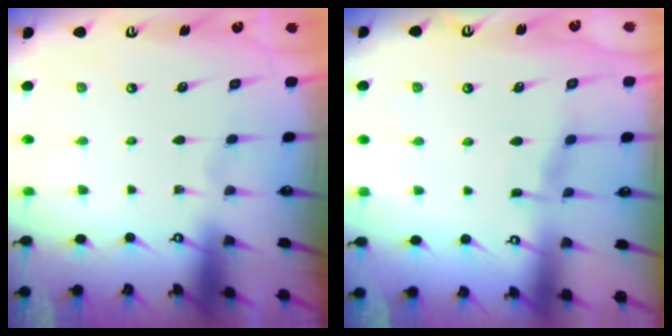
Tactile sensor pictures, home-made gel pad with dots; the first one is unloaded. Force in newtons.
{"total": 5.0, "press": 4.9, "slide": 0.3}